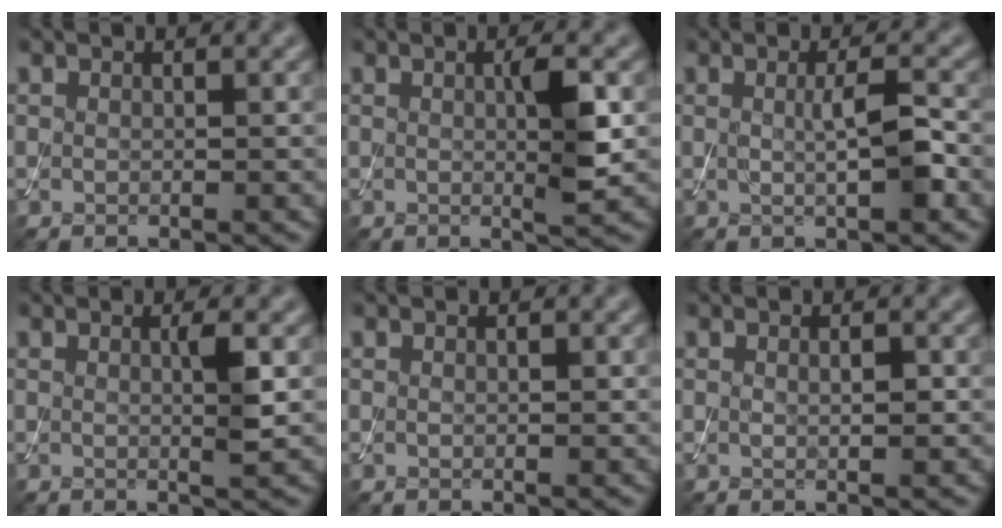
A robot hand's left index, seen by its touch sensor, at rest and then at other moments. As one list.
[{"total": 3.1, "force": [0.2, 0.4, 3.1], "torque": [-0.051, -0.005, 0.000]}, {"total": 2.9, "force": [0.1, 0.5, 2.8], "torque": [-0.050, 0.000, 0.000]}, {"total": 2.0, "force": [0.1, 0.2, 2.0], "torque": [-0.036, -0.001, -0.001]}, {"total": 0.6, "force": [0.0, 0.3, 0.5], "torque": [-0.008, -0.001, 0.001]}, {"total": 1.1, "force": [0.1, 0.3, 1.1], "torque": [-0.018, -0.002, 0.002]}]